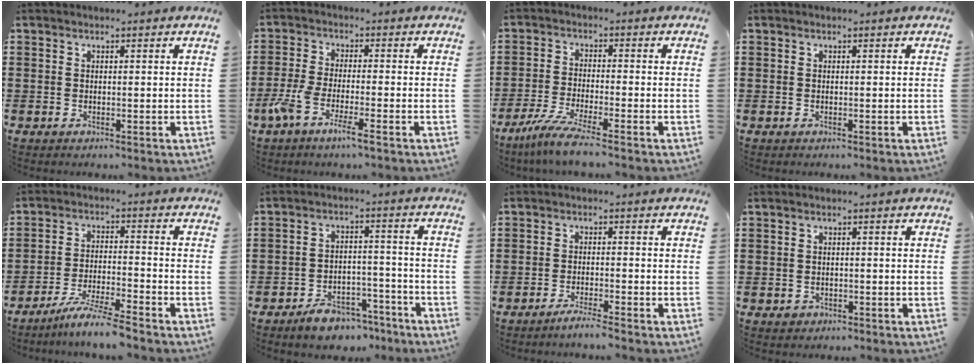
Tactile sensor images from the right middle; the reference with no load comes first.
{"total": 5.3, "force": [-3.2, 0.5, 4.2], "torque": [-0.104, -0.015, -0.063]}
{"total": 5.6, "force": [-4.5, -0.3, 3.3], "torque": [-0.080, -0.023, -0.090]}
{"total": 0.0}
{"total": 6.2, "force": [-5.5, -0.5, 2.9], "torque": [-0.064, -0.018, -0.106]}
{"total": 5.8, "force": [-5.2, 1.9, 1.6], "torque": [-0.022, 0.020, -0.098]}
{"total": 2.2, "force": [-2.0, -0.4, 1.0], "torque": [-0.016, 0.000, -0.037]}
{"total": 0.7, "force": [-0.3, 0.6, 0.1], "torque": [-0.005, 0.002, -0.008]}